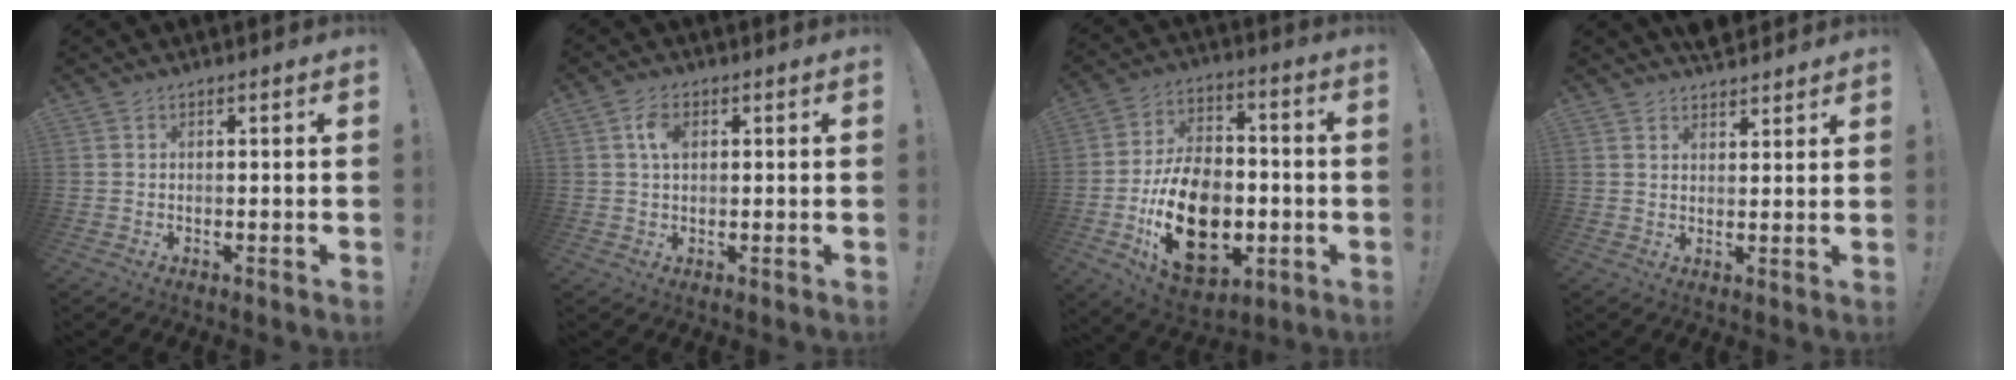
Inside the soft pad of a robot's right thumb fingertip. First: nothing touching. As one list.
[{"total": 4.9, "force": [1.3, 3.0, 3.6], "torque": [-0.058, 0.003, 0.021]}, {"total": 23.2, "force": [-6.2, 15.7, 15.9], "torque": [-0.270, 0.038, -0.086]}, {"total": 3.9, "force": [3.6, 1.6, 0.4], "torque": [0.004, -0.024, 0.065]}]